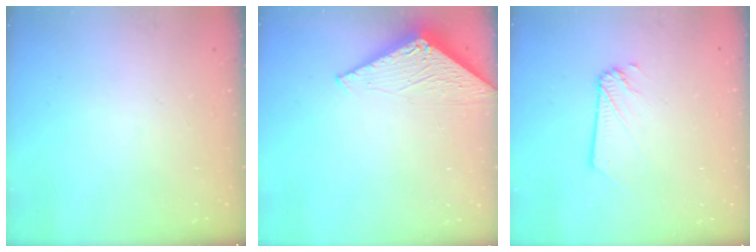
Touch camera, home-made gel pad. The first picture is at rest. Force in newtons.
{"total": 2.8, "press": 2.8, "slide": 0.2}
{"total": 2.0, "press": 2.0, "slide": 0.3}